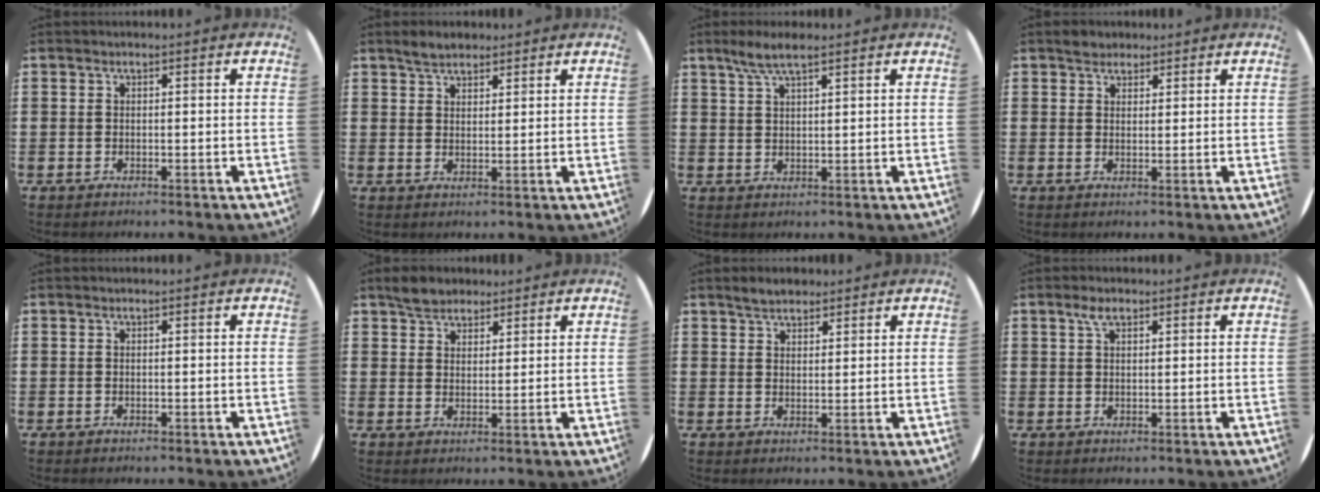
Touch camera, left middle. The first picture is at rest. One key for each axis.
{"total": 3.0, "fx": 2.7, "fy": 1.2, "fz": 0.7, "tx": -0.011, "ty": 0.003, "tz": 0.050}
{"total": 3.7, "fx": 2.7, "fy": 0.6, "fz": 2.4, "tx": -0.053, "ty": 0.005, "tz": 0.048}
{"total": 2.2, "fx": 2.0, "fy": 1.0, "fz": 0.0, "tx": 0.004, "ty": 0.001, "tz": 0.038}
{"total": 0.0}
{"total": 3.4, "fx": 3.0, "fy": 1.6, "fz": 0.4, "tx": -0.008, "ty": 0.004, "tz": 0.057}
{"total": 2.9, "fx": 2.6, "fy": 1.1, "fz": 0.6, "tx": -0.009, "ty": 0.003, "tz": 0.049}
{"total": 2.3, "fx": 1.5, "fy": 1.0, "fz": 1.4, "tx": -0.022, "ty": 0.002, "tz": 0.025}